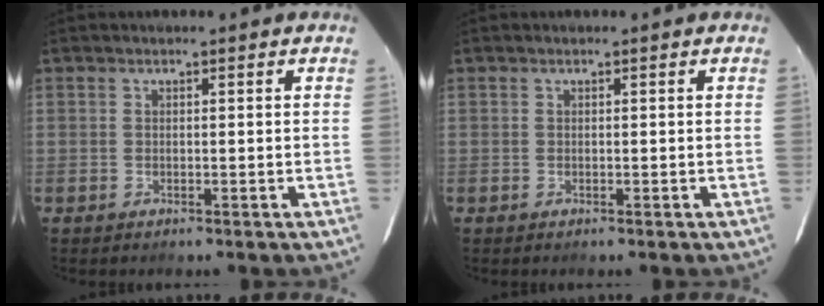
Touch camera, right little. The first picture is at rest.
{"total": 0.0}